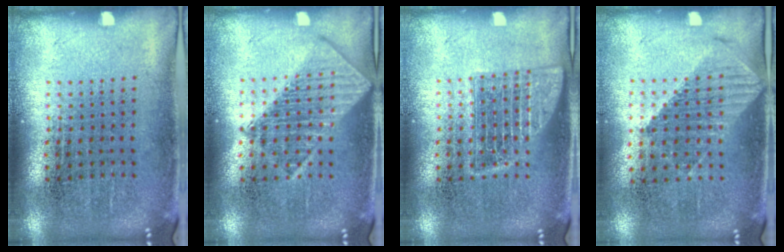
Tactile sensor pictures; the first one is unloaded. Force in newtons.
{"total": 1.6, "press": 1.6, "slide": 0.2}
{"total": 2.5, "press": 2.5, "slide": 0.3}
{"total": 1.1, "press": 1.0, "slide": 0.4}